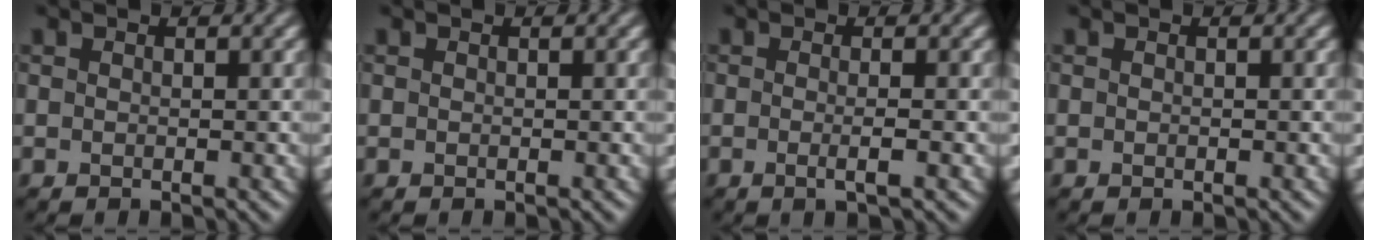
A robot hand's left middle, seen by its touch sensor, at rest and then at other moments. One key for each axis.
{"total": 0.0}
{"total": 1.8, "fx": -0.8, "fy": -0.2, "fz": 1.6, "tx": -0.030, "ty": -0.005, "tz": -0.015}
{"total": 0.0}